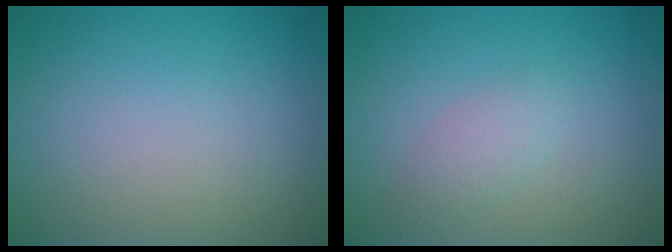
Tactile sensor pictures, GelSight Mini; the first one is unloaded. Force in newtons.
{"total": 1.7, "press": 1.7, "slide": 0.0}